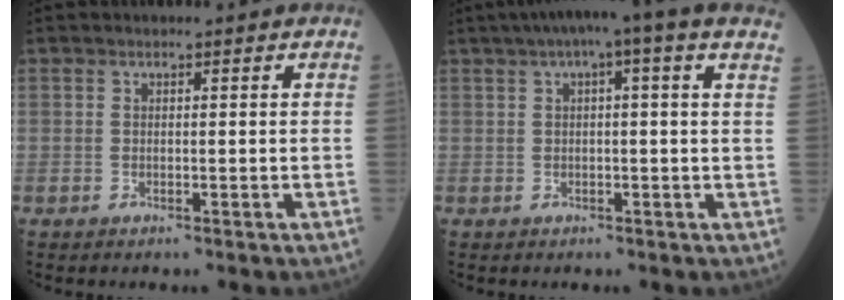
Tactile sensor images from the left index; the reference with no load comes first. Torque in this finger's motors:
{"motor_torque": [1.00, -1.14, 0.44, 0.06]}